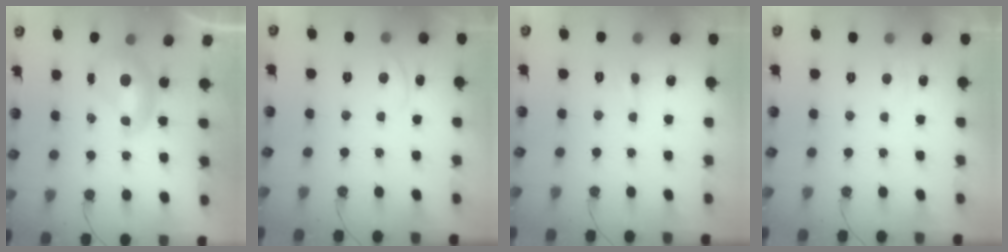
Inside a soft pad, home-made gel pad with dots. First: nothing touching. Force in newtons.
{"total": 0.5, "press": 0.0, "slide": 0.5}
{"total": 1.3, "press": 1.2, "slide": 0.4}
{"total": 1.9, "press": 1.9, "slide": 0.5}